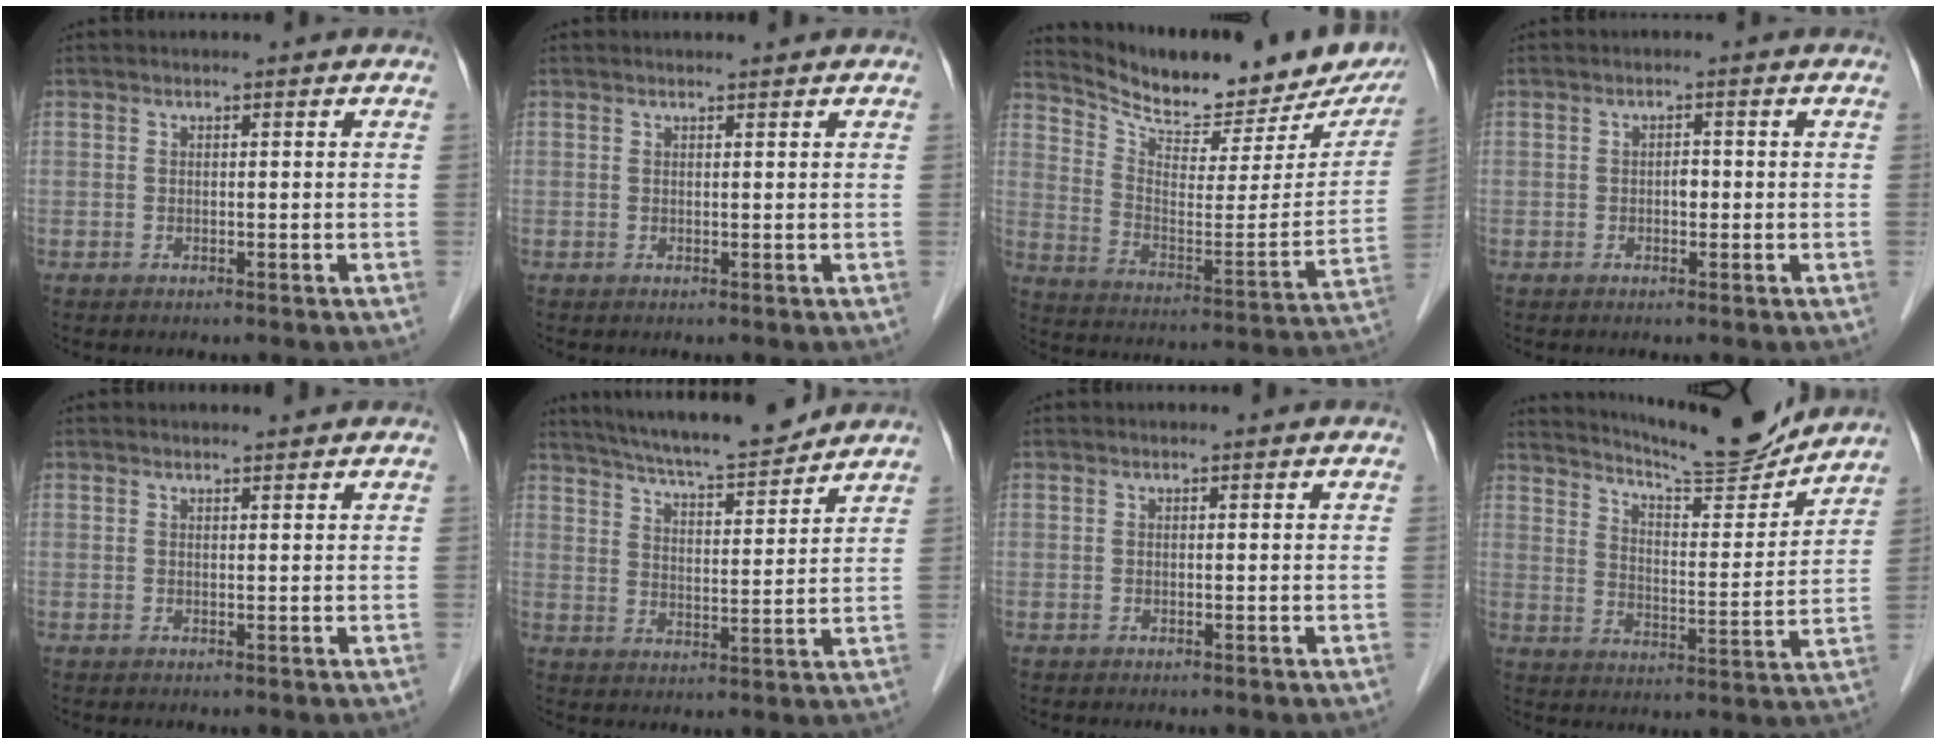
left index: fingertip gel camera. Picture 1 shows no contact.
{"total": 1.1, "force": [1.0, 0.0, 0.3], "torque": [-0.007, 0.004, 0.018]}
{"total": 22.1, "force": [20.0, 5.1, 7.7], "torque": [-0.126, -0.056, 0.276]}
{"total": 1.1, "force": [-0.2, 0.7, 0.9], "torque": [-0.012, 0.003, -0.005]}
{"total": 1.6, "force": [1.5, 0.0, 0.4], "torque": [-0.008, 0.004, 0.024]}
{"total": 13.1, "force": [12.0, 1.0, 5.1], "torque": [-0.089, 0.002, 0.188]}
{"total": 0.0}
{"total": 15.3, "force": [14.5, 0.5, 4.7], "torque": [-0.085, -0.022, 0.214]}